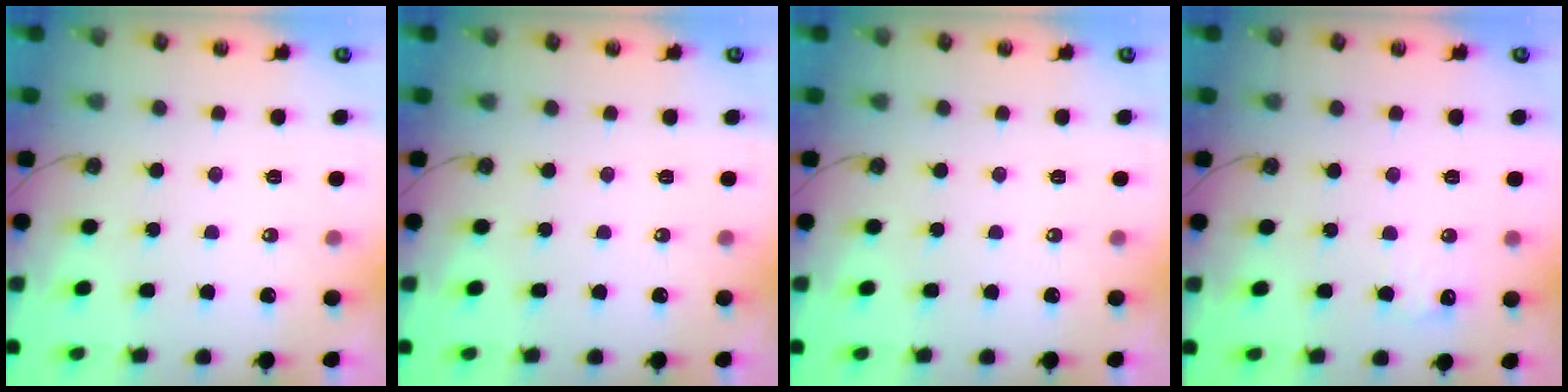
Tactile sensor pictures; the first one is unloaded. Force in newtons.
{"total": 0.0}
{"total": 0.0}
{"total": 7.9, "press": 7.8, "slide": 1.4}